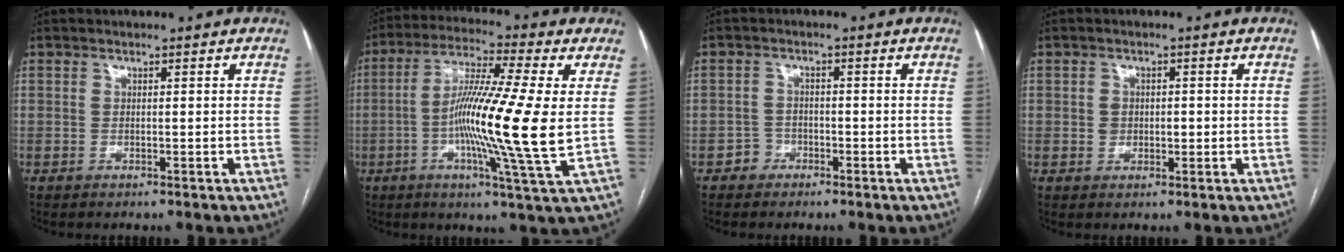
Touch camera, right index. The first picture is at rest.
{"total": 16.0, "force": [-0.8, -0.8, 15.9], "torque": [-0.288, -0.011, -0.030]}
{"total": 2.3, "force": [-1.4, 1.8, -0.1], "torque": [0.006, 0.012, -0.031]}
{"total": 2.4, "force": [-0.1, 2.0, 1.3], "torque": [-0.018, 0.006, 0.000]}